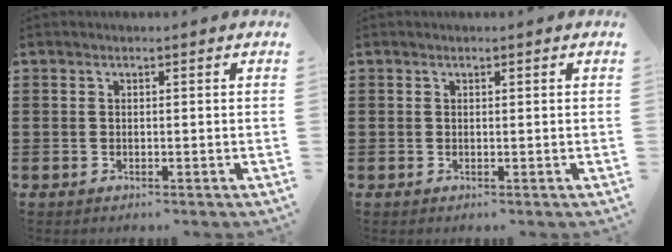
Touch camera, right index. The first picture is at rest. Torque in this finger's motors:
{"motor_torque": [-0.13, -0.09, 0.00, -0.01]}